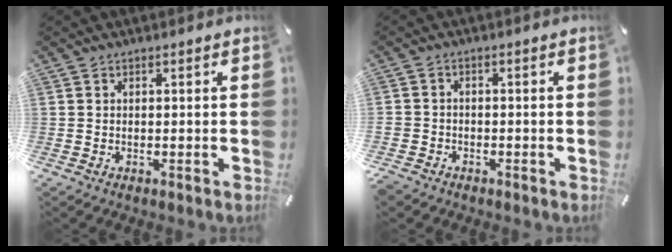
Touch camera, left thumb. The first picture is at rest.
{"total": 2.6, "force": [-1.7, 1.9, 0.4], "torque": [-0.012, 0.010, -0.040]}